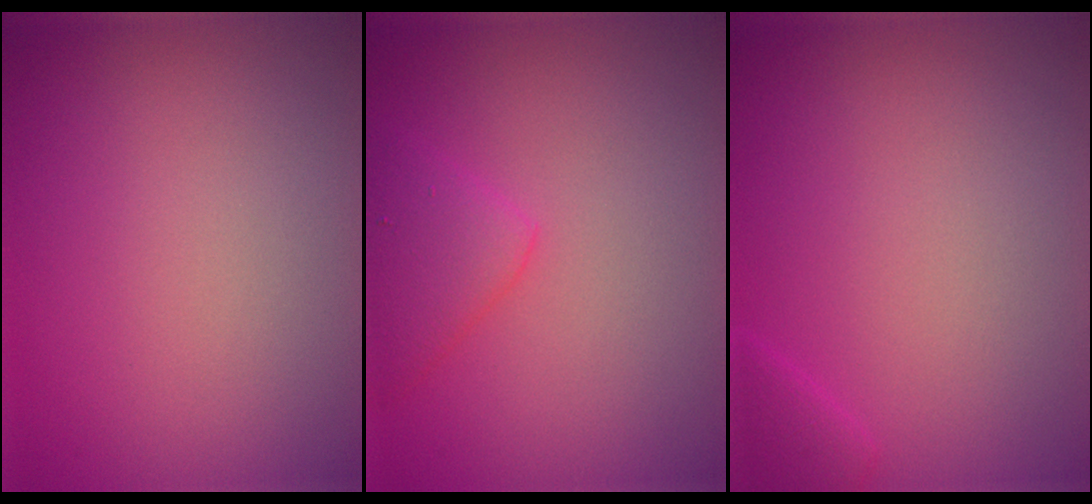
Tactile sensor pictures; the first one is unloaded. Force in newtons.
{"total": 2.8, "press": 2.8, "slide": 0.2}
{"total": 1.4, "press": 1.4, "slide": 0.1}